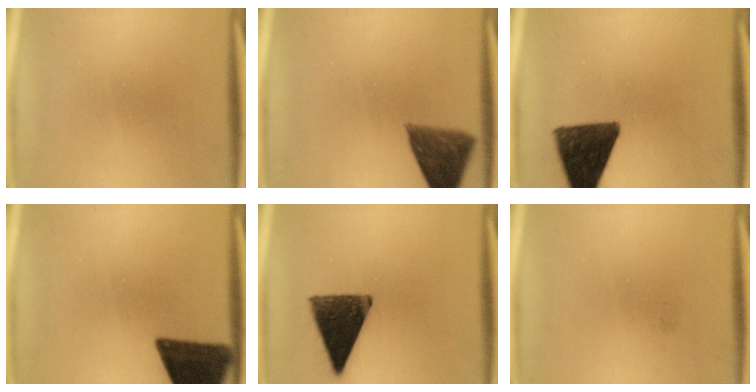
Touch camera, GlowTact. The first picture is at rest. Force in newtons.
{"total": 7.5}
{"total": 13.1}
{"total": 14.7}
{"total": 12.9}
{"total": 0.7}